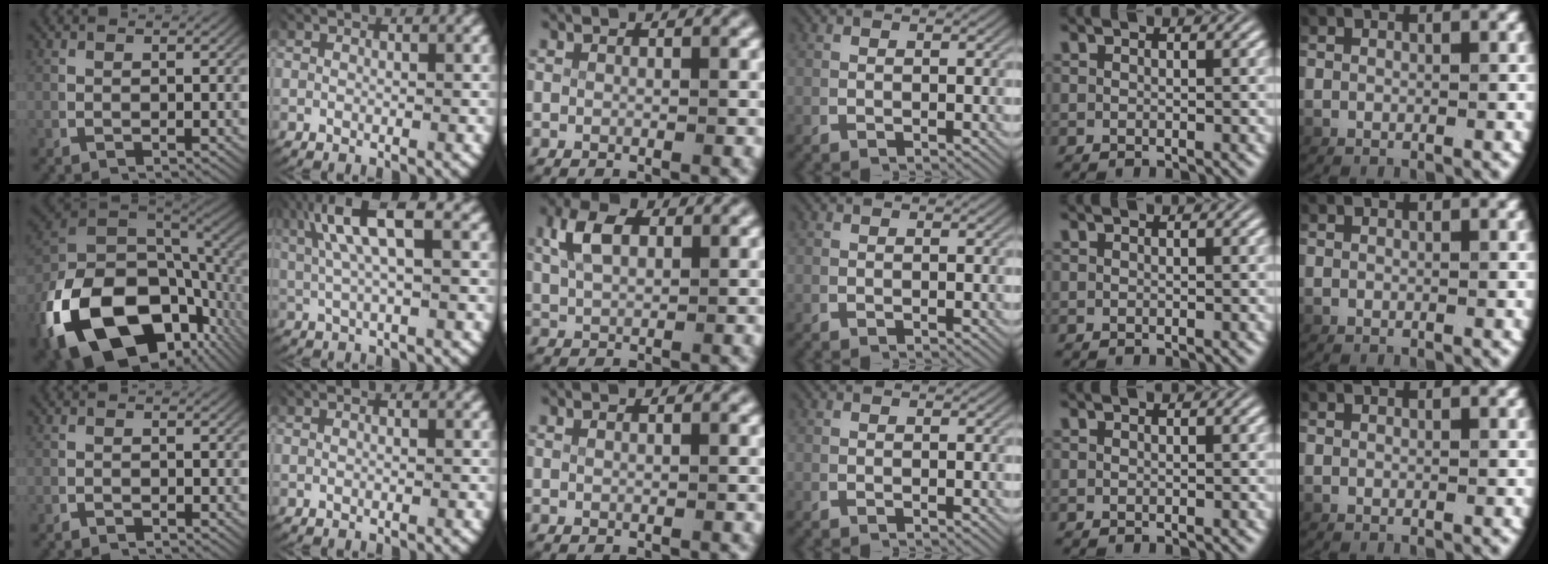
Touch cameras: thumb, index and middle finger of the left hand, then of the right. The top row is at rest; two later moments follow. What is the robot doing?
{"motion": "lift_and_place", "object": "photo album"}